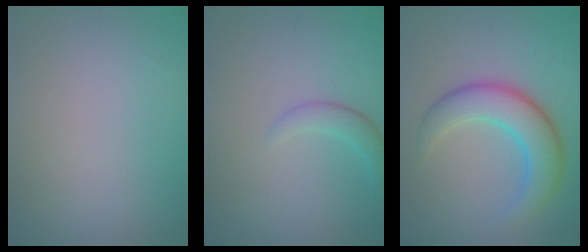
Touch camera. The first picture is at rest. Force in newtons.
{"total": 1.7, "press": 1.7, "slide": 0.1}
{"total": 5.7, "press": 5.7, "slide": 0.3}